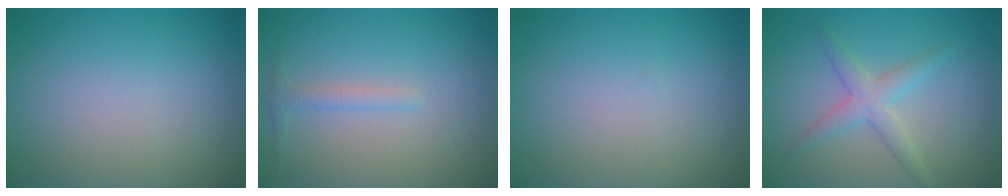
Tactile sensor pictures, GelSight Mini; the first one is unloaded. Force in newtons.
{"total": 1.1, "press": 1.1, "slide": 0.0}
{"total": 0.0}
{"total": 2.6, "press": 2.6, "slide": 0.1}